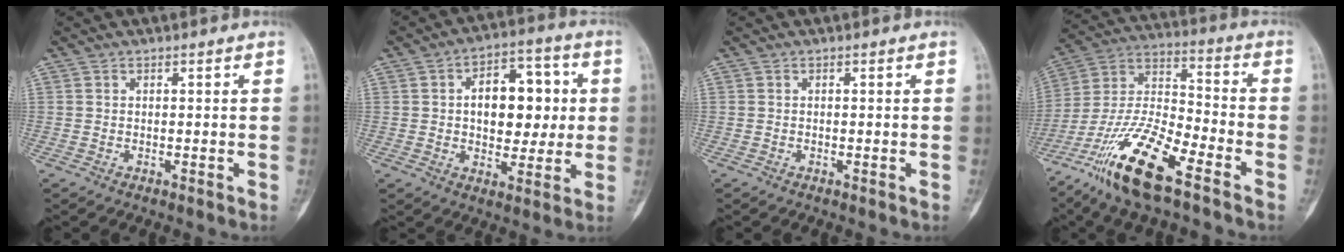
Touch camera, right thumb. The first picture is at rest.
{"total": 14.1, "force": [1.7, 8.8, 11.0], "torque": [-0.112, 0.017, 0.023]}
{"total": 0.0}
{"total": 18.2, "force": [-11.4, 4.9, 13.4], "torque": [-0.269, 0.056, -0.214]}